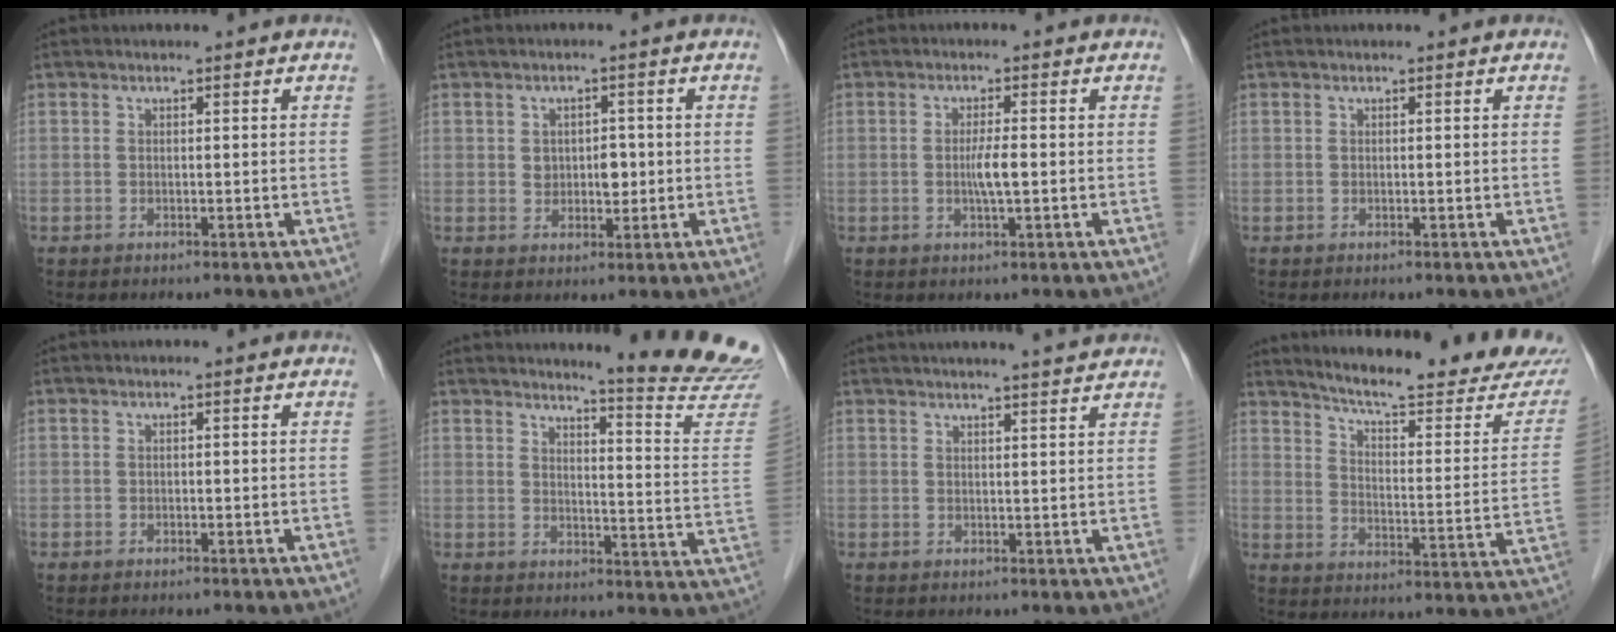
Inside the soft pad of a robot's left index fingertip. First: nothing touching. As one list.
[{"total": 3.4, "force": [0.1, 2.5, 2.4], "torque": [-0.030, 0.008, 0.007]}, {"total": 2.9, "force": [-0.3, 0.2, 2.9], "torque": [-0.056, -0.002, -0.007]}, {"total": 0.0}, {"total": 0.0}, {"total": 15.6, "force": [14.9, -1.5, 4.5], "torque": [-0.057, -0.128, 0.162]}, {"total": 8.1, "force": [7.3, 0.0, 3.4], "torque": [-0.050, 0.018, 0.082]}, {"total": 23.0, "force": [21.2, 1.6, 8.9], "torque": [-0.125, -0.076, 0.268]}]